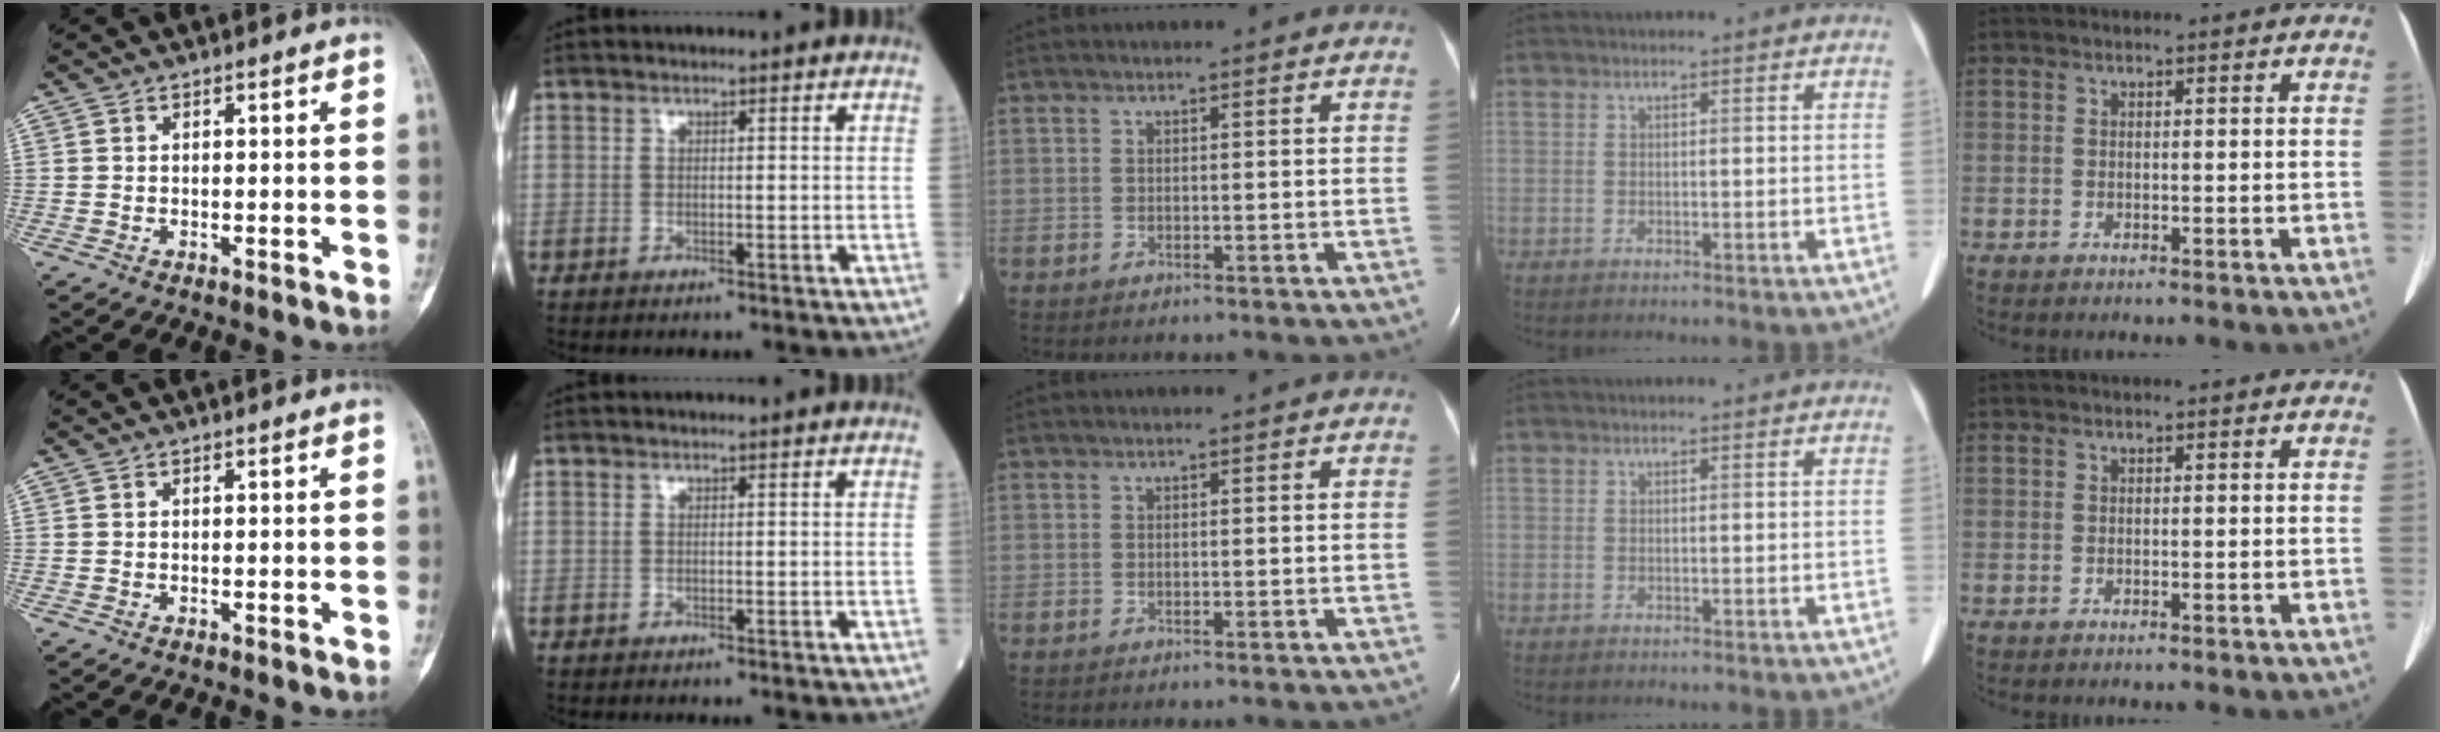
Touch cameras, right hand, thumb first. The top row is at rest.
{}